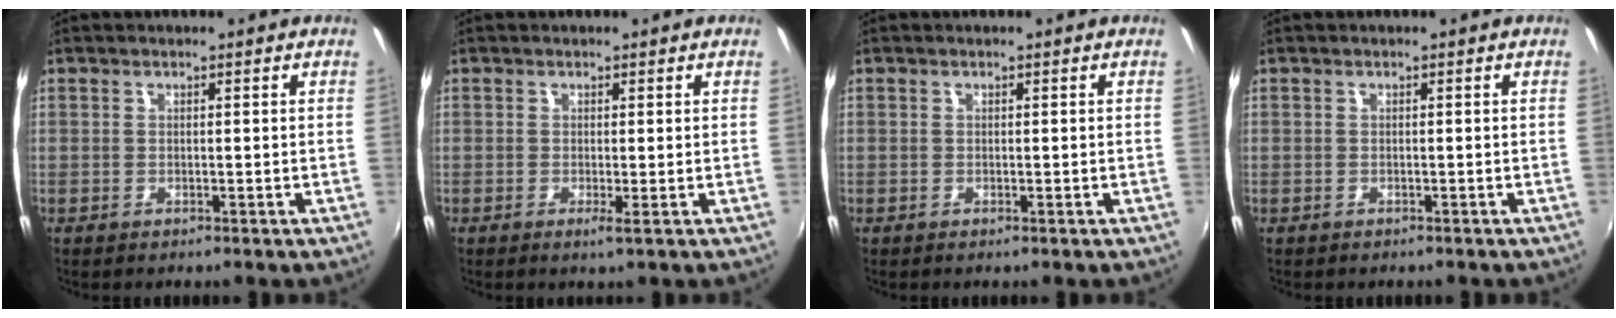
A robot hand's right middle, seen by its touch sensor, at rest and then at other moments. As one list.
[{"total": 0.9, "force": [-0.2, -0.2, 0.8], "torque": [-0.018, -0.006, -0.005]}, {"total": 0.0}, {"total": 0.9, "force": [-0.5, 0.7, -0.1], "torque": [-0.002, -0.001, -0.008]}]